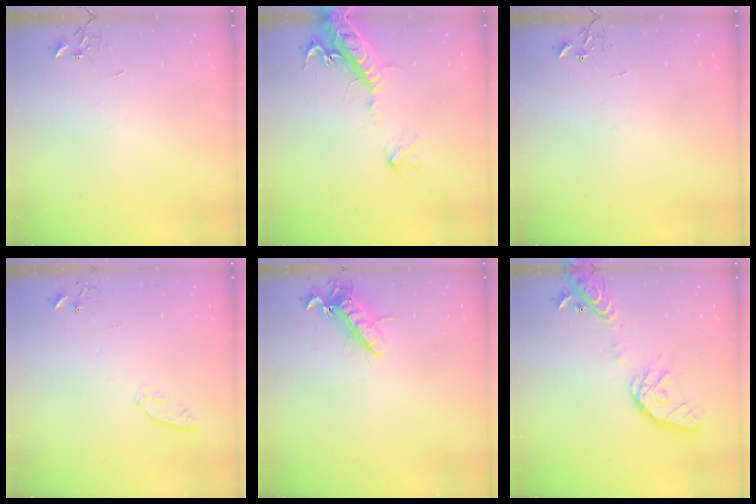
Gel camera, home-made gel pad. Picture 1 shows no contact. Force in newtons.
{"total": 17.9, "press": 17.6, "slide": 3.5}
{"total": 0.0}
{"total": 3.9, "press": 3.8, "slide": 0.9}
{"total": 11.7, "press": 11.6, "slide": 1.7}
{"total": 16.7, "press": 16.5, "slide": 2.5}